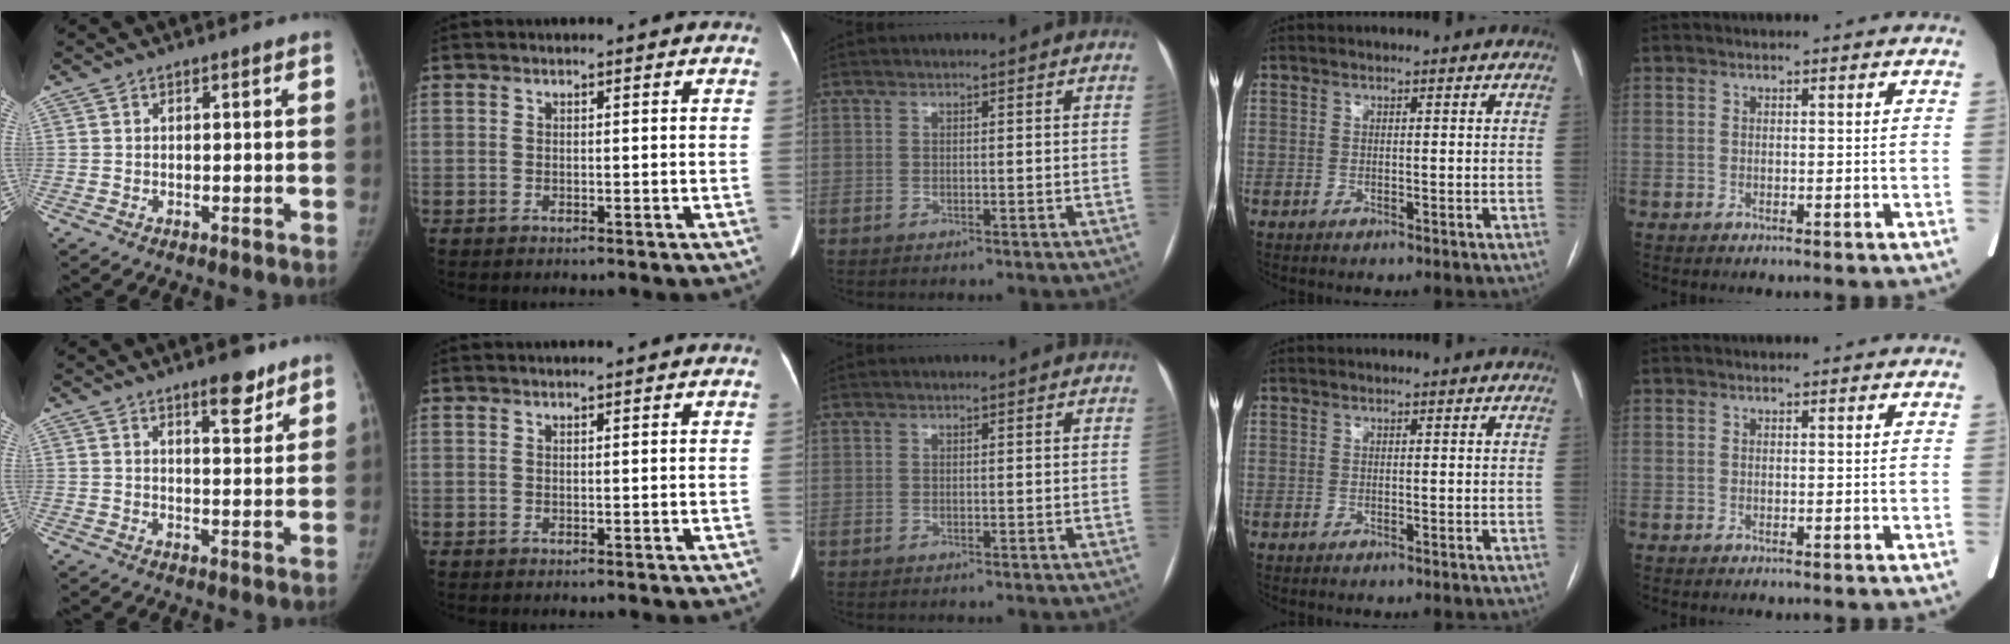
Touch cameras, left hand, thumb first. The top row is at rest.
{"thumb": {"total": 6.1, "force": [4.3, 2.2, 3.8], "torque": [-0.029, -0.026, 0.058]}, "index": {"total": 2.5, "force": [2.3, -0.3, 0.9], "torque": [-0.013, 0.020, 0.031]}}